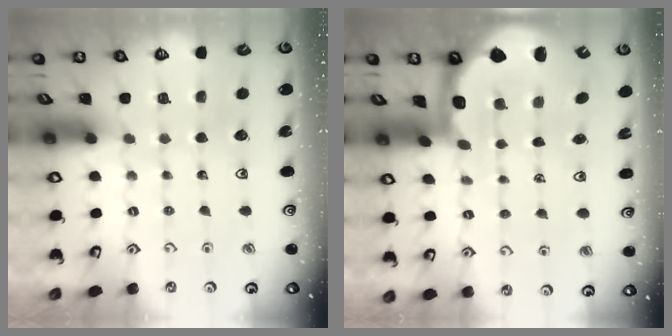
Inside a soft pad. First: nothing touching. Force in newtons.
{"total": 3.7, "press": 3.2, "slide": 1.8}